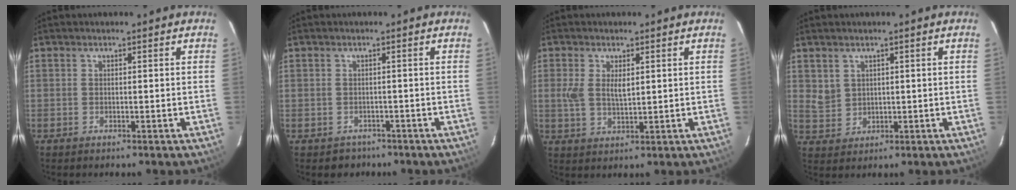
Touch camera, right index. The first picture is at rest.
{"total": 2.9, "force": [-1.6, 2.5, -0.1], "torque": [0.003, 0.015, -0.018]}
{"total": 4.6, "force": [1.0, 2.2, 3.9], "torque": [-0.080, 0.000, 0.017]}
{"total": 3.4, "force": [1.6, 2.9, 0.9], "torque": [-0.014, 0.004, 0.043]}